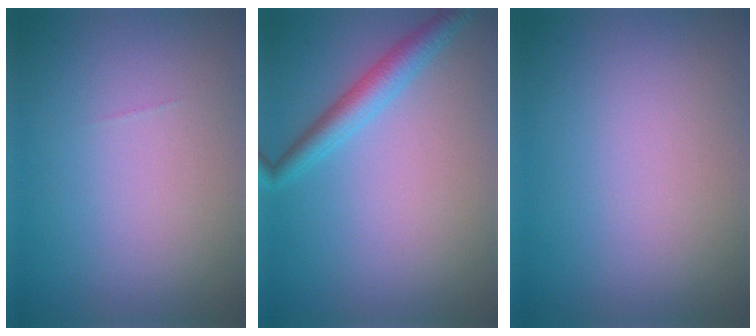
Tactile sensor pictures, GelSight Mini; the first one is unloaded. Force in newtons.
{"total": 2.8, "press": 2.8, "slide": 0.1}
{"total": 0.0}